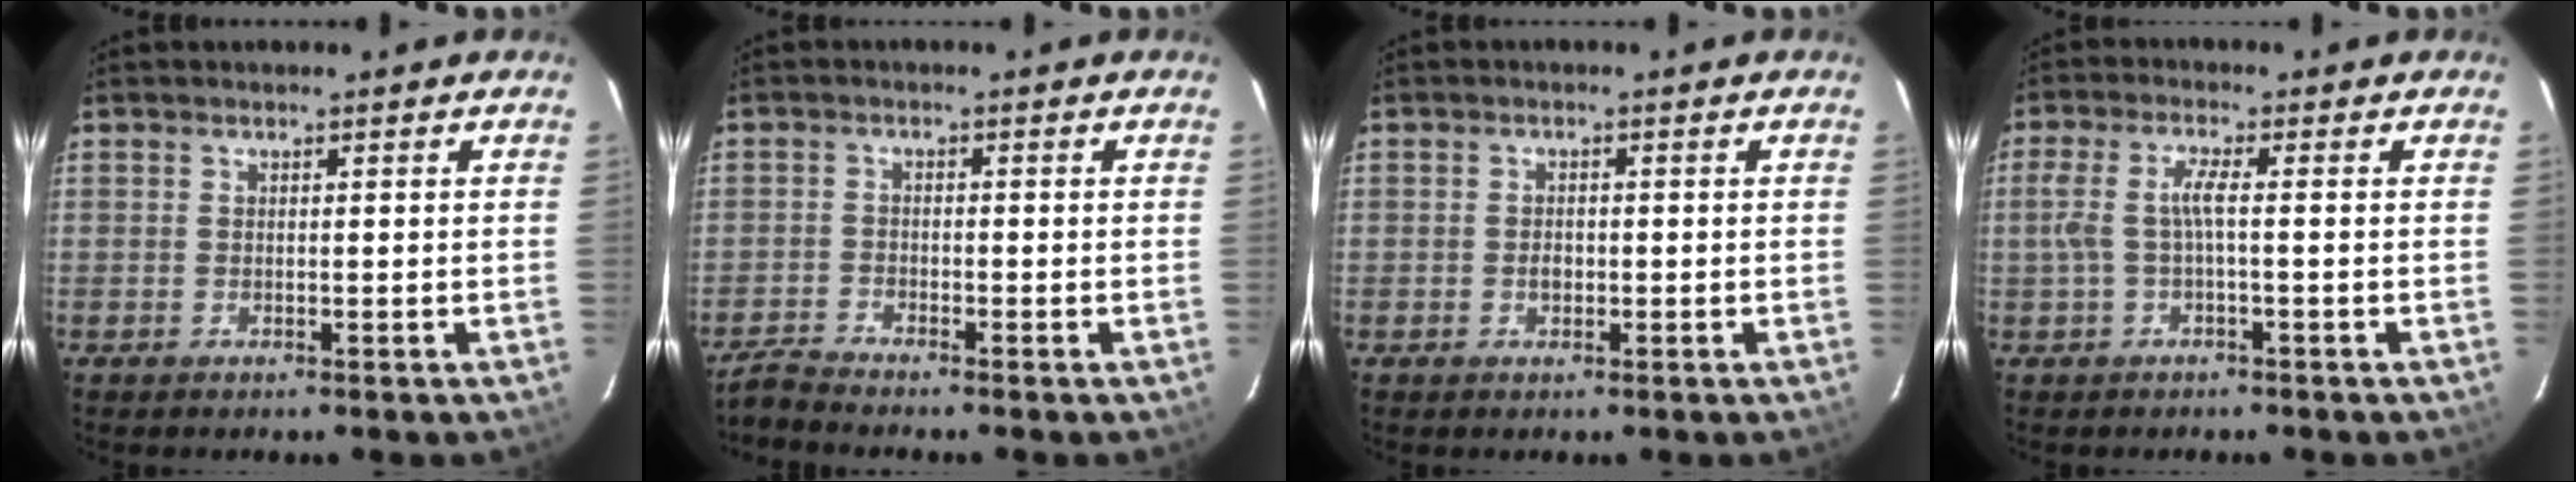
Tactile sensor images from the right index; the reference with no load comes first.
{"total": 2.9, "force": [-2.9, -0.1, 0.2], "torque": [-0.013, -0.008, -0.064]}
{"total": 1.6, "force": [-0.4, 1.2, 1.0], "torque": [-0.018, 0.001, -0.007]}
{"total": 4.1, "force": [-0.7, 0.2, 4.1], "torque": [-0.090, 0.003, -0.010]}